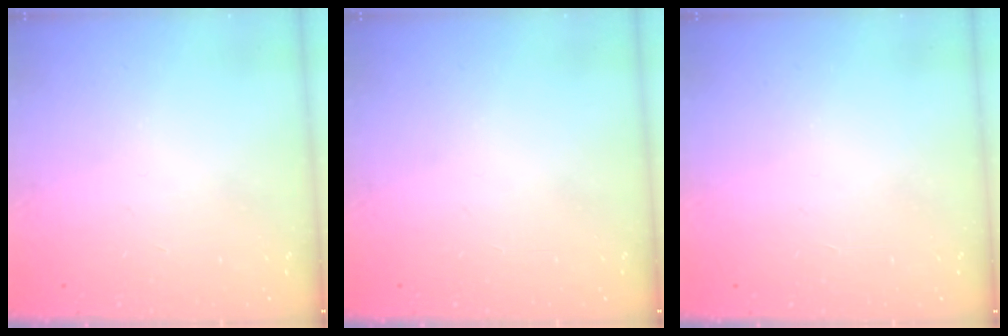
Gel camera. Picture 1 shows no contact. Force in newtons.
{"total": 0.0}
{"total": 1.5, "press": 1.5, "slide": 0.1}